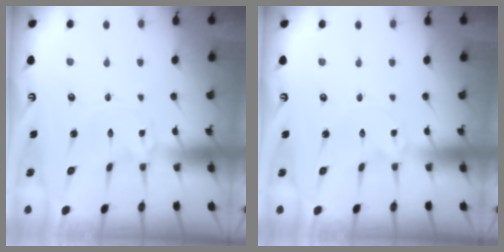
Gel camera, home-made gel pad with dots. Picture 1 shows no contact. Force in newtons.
{"total": 0.0}